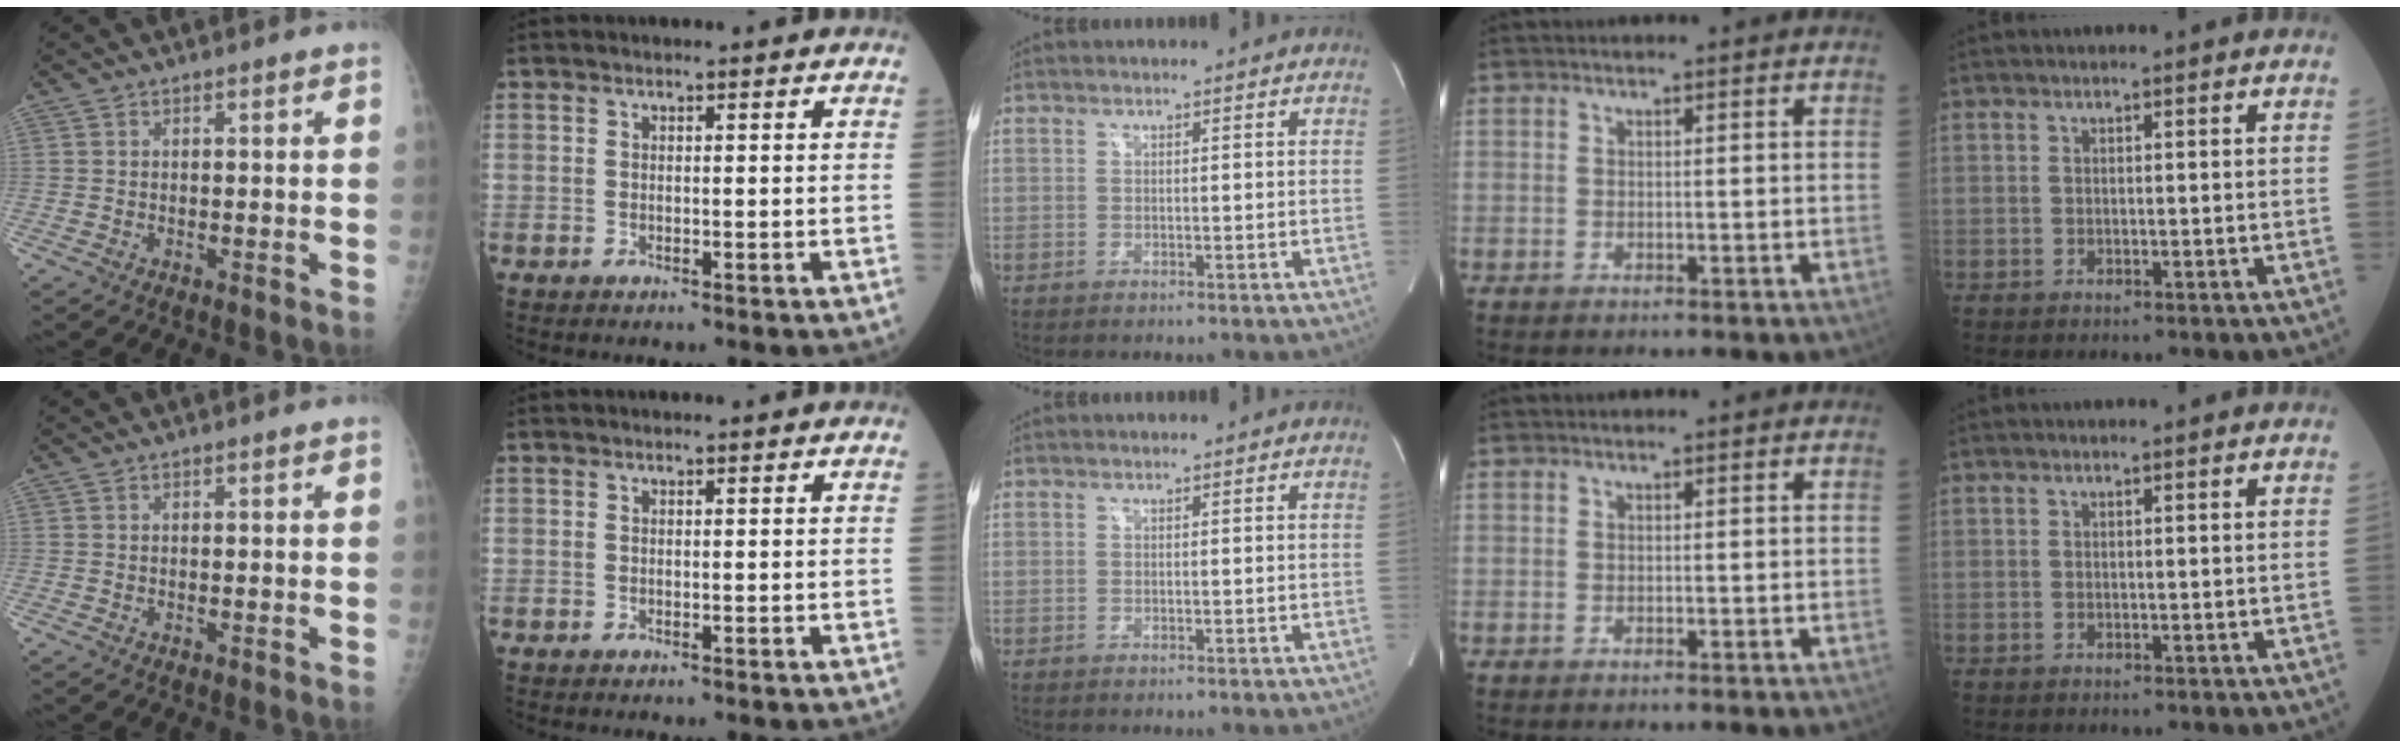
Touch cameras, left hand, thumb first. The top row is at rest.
{}